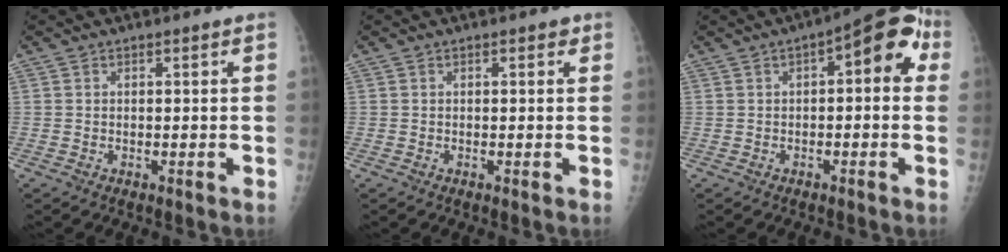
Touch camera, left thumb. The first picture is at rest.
{"total": 1.1, "force": [0.5, 0.5, 0.8], "torque": [-0.007, 0.001, 0.004]}
{"total": 10.5, "force": [2.3, 4.5, 9.2], "torque": [-0.091, 0.030, 0.017]}